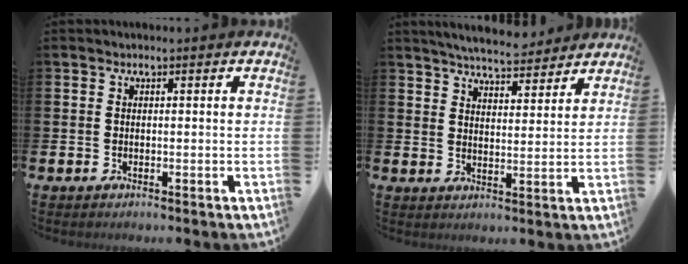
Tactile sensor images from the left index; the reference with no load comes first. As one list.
[{"total": 5.8, "force": [5.6, 0.7, 1.1], "torque": [-0.025, -0.031, 0.099]}]